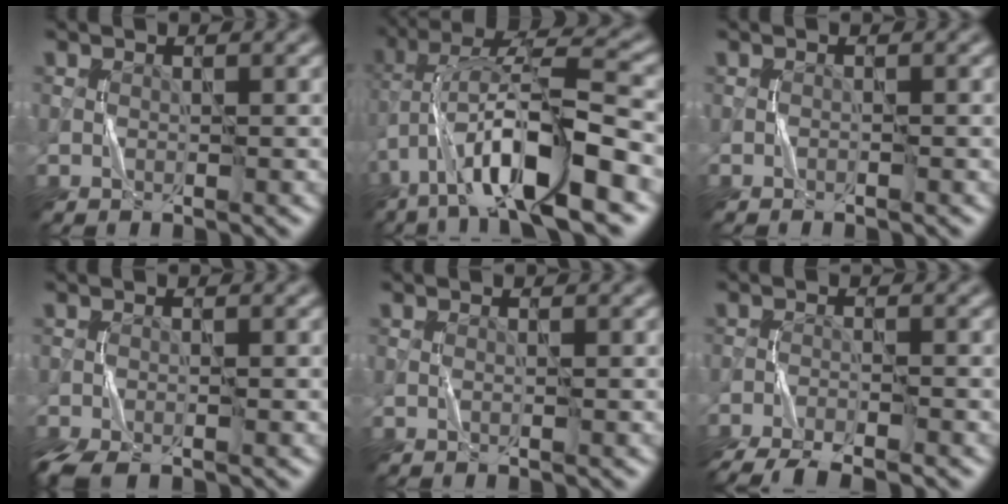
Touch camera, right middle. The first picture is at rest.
{"total": 11.8, "force": [-4.6, 3.1, 10.3], "torque": [-0.193, 0.027, -0.082]}
{"total": 0.5, "force": [-0.5, 0.0, 0.3], "torque": [-0.005, 0.002, -0.009]}
{"total": 3.0, "force": [-2.2, 0.7, 1.9], "torque": [-0.045, -0.010, -0.046]}
{"total": 0.0}
{"total": 6.6, "force": [-5.8, 1.1, 2.8], "torque": [-0.057, -0.025, -0.102]}